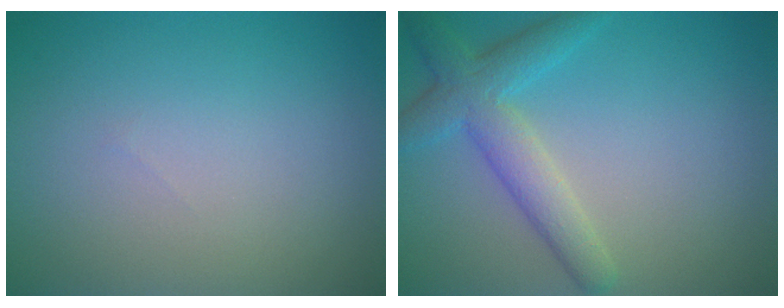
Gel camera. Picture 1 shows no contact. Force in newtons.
{"total": 4.3, "press": 4.3, "slide": 0.3}